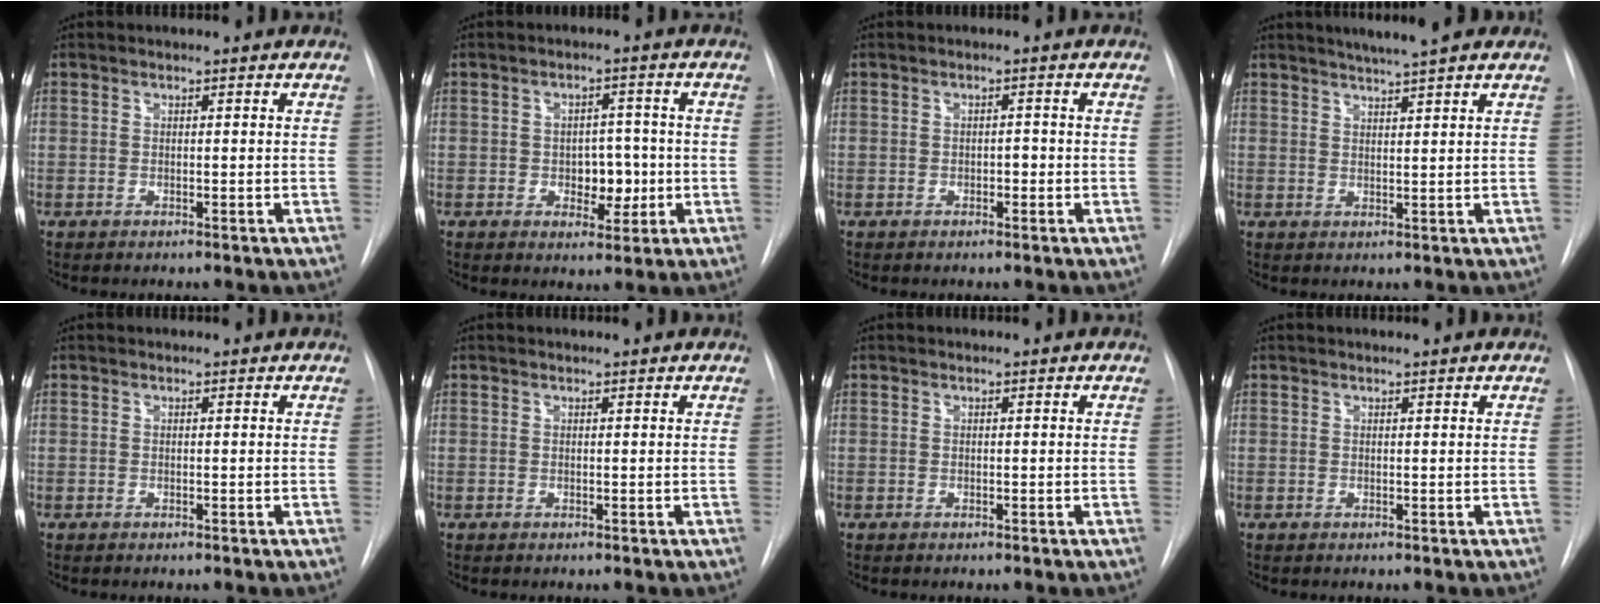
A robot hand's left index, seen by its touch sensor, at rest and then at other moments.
{"total": 5.1, "force": [-0.8, 3.3, 3.8], "torque": [-0.042, 0.008, -0.004]}
{"total": 1.3, "force": [-0.4, 0.8, 1.0], "torque": [-0.010, 0.004, -0.006]}
{"total": 6.3, "force": [5.4, 0.1, 3.4], "torque": [-0.055, 0.015, 0.073]}
{"total": 0.0}
{"total": 0.6, "force": [0.6, -0.1, 0.3], "torque": [-0.005, 0.006, 0.012]}
{"total": 0.0}
{"total": 0.9, "force": [0.8, -0.2, 0.4], "torque": [-0.009, 0.007, 0.017]}